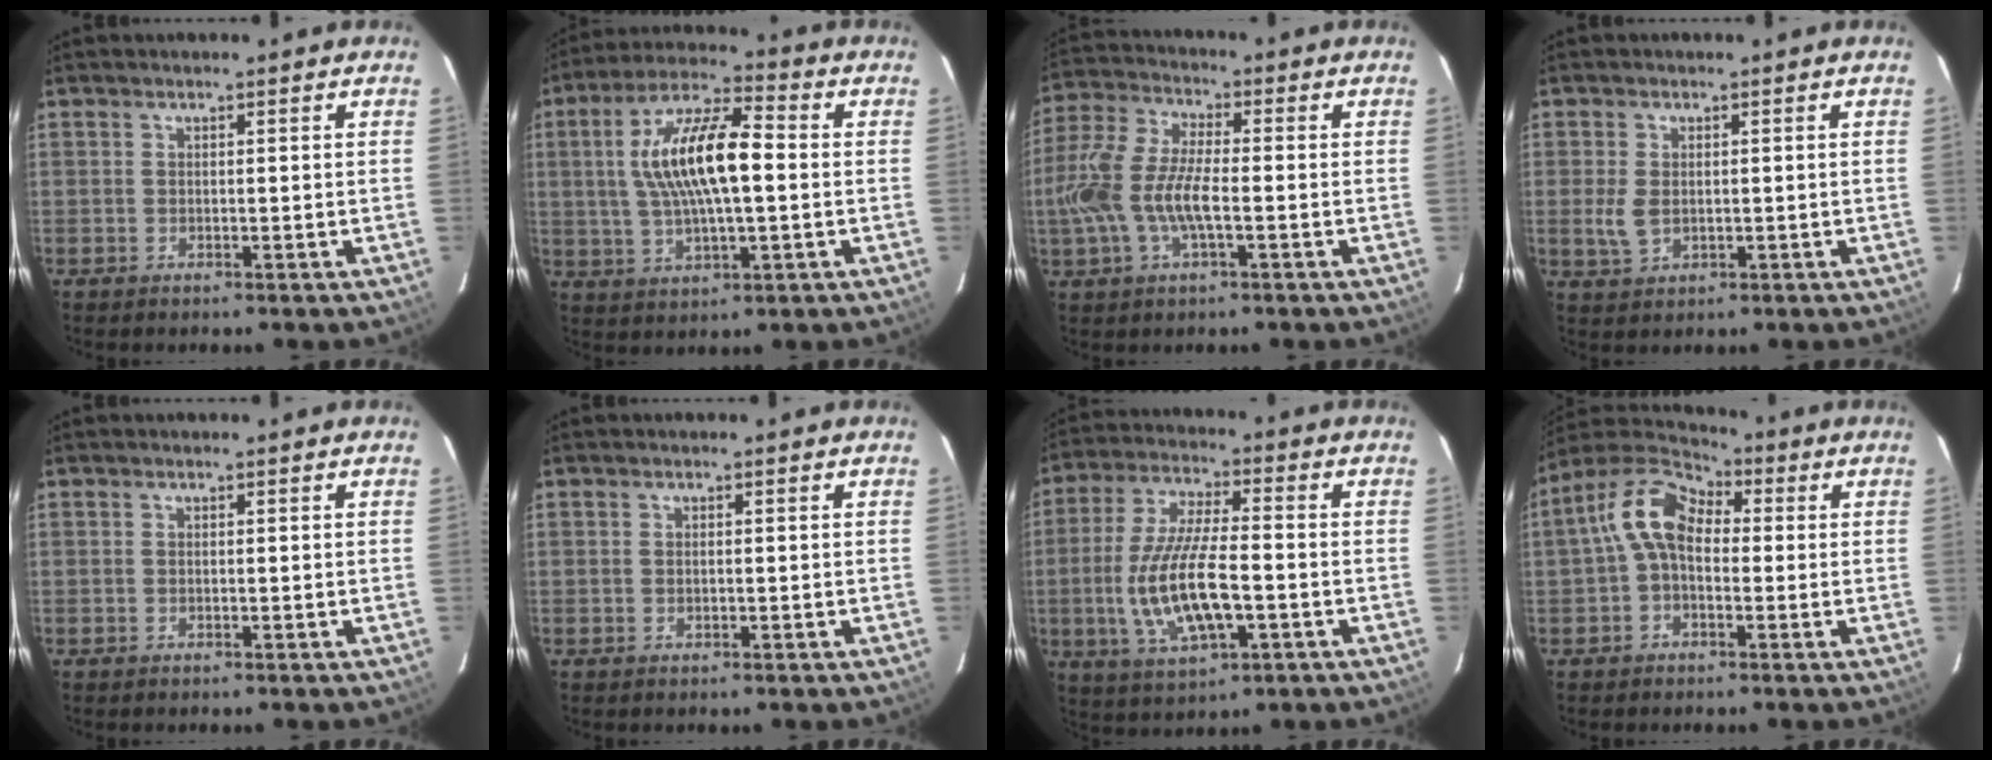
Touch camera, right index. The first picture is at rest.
{"total": 15.0, "force": [1.1, 4.9, 14.2], "torque": [-0.268, 0.018, 0.018]}
{"total": 13.0, "force": [-2.6, 4.7, 11.8], "torque": [-0.258, -0.001, -0.053]}
{"total": 3.9, "force": [-0.1, 2.6, 2.9], "torque": [-0.063, -0.002, 0.000]}
{"total": 0.0}
{"total": 0.9, "force": [-0.1, 0.6, 0.7], "torque": [-0.012, -0.001, -0.001]}
{"total": 15.4, "force": [-3.6, 5.0, 14.0], "torque": [-0.291, -0.011, -0.061]}
{"total": 9.9, "force": [0.4, 6.4, 7.5], "torque": [-0.146, 0.035, -0.003]}